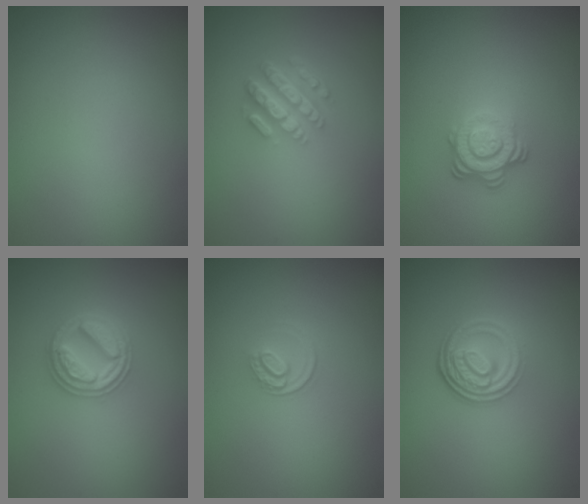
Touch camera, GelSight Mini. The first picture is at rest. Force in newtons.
{"total": 4.2, "press": 3.1, "slide": 2.9}
{"total": 3.6, "press": 2.6, "slide": 2.5}
{"total": 4.4, "press": 4.3, "slide": 0.5}
{"total": 1.4, "press": 0.9, "slide": 1.0}
{"total": 4.3, "press": 3.3, "slide": 2.8}